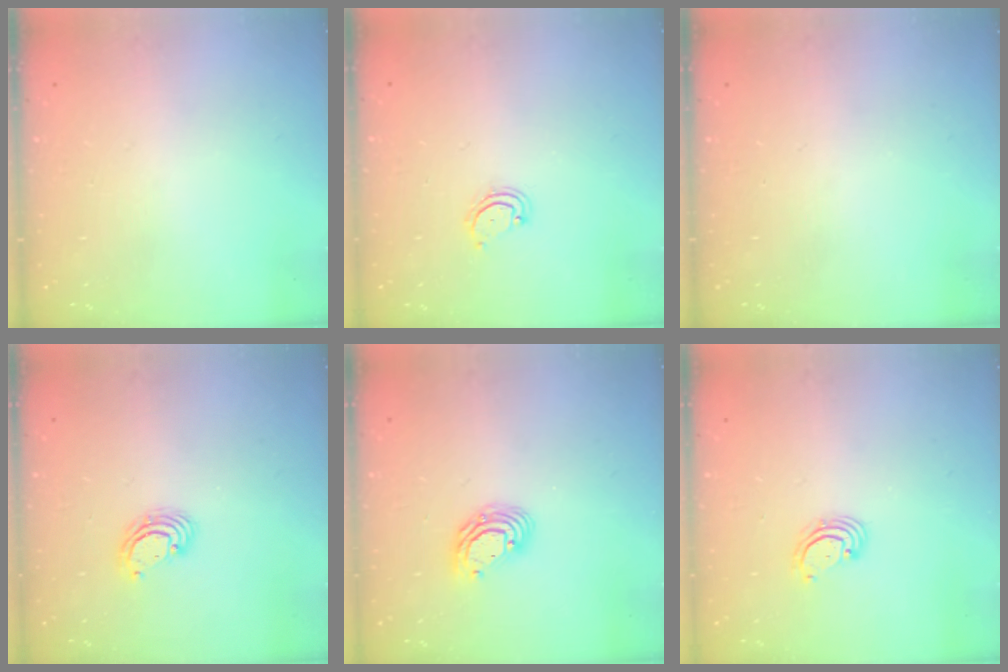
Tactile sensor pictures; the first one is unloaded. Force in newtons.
{"total": 4.0, "press": 3.9, "slide": 0.4}
{"total": 0.0}
{"total": 3.3, "press": 3.3, "slide": 0.2}
{"total": 7.5, "press": 7.4, "slide": 1.1}
{"total": 2.6, "press": 2.6, "slide": 0.3}